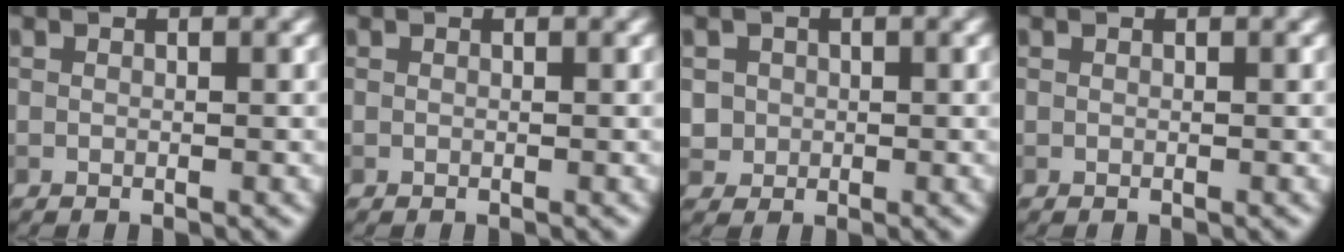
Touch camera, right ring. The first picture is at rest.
{"total": 0.0}
{"total": 1.5, "force": [0.1, 1.4, 0.2], "torque": [0.005, -0.005, 0.013]}
{"total": 0.0}